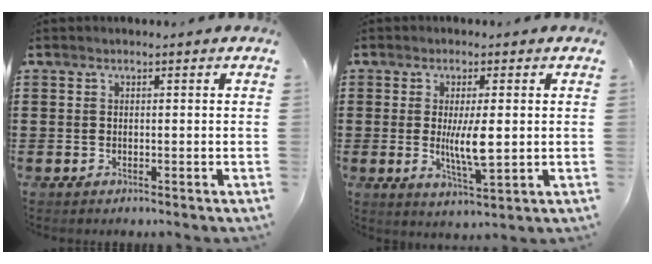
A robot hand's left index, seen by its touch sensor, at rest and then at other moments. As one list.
[{"total": 6.7, "force": [0.1, 1.7, 6.5], "torque": [-0.122, -0.008, -0.004]}]